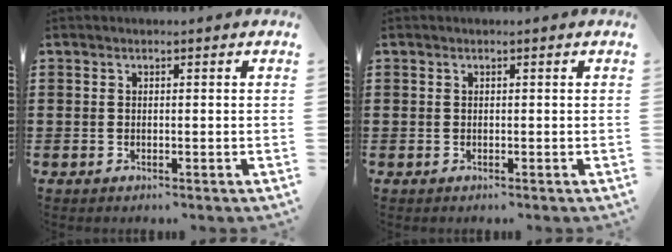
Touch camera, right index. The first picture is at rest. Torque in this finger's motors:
{"motor_torque": [-0.26, 0.07, 0.01, -0.01]}